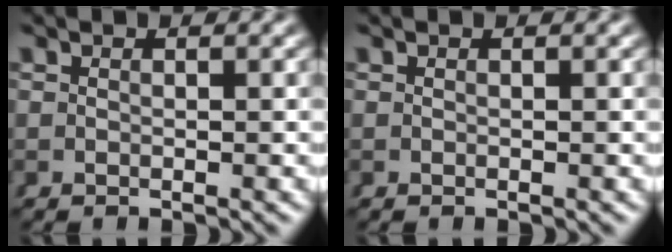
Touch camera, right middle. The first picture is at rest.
{"total": 0.0}